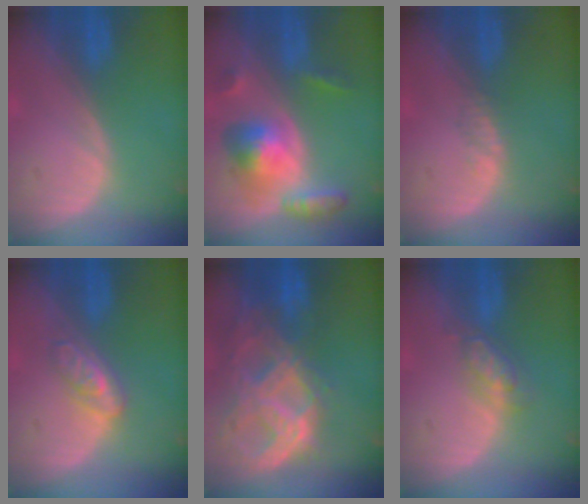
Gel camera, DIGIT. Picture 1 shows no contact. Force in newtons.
{"total": 7.9, "press": 7.9, "slide": 0.5}
{"total": 1.1, "press": 0.9, "slide": 0.7}
{"total": 4.7, "press": 4.2, "slide": 2.2}
{"total": 11.3, "press": 9.6, "slide": 6.0}
{"total": 4.7, "press": 4.1, "slide": 2.2}